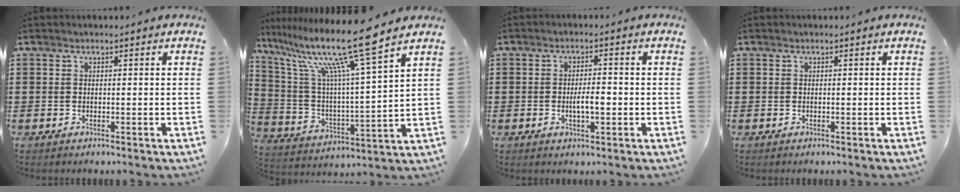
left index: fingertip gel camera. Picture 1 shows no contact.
{"total": 14.7, "force": [10.9, 0.1, 9.9], "torque": [-0.221, -0.069, 0.173]}
{"total": 3.6, "force": [-0.6, 1.1, 3.4], "torque": [-0.060, 0.003, -0.012]}
{"total": 0.0}